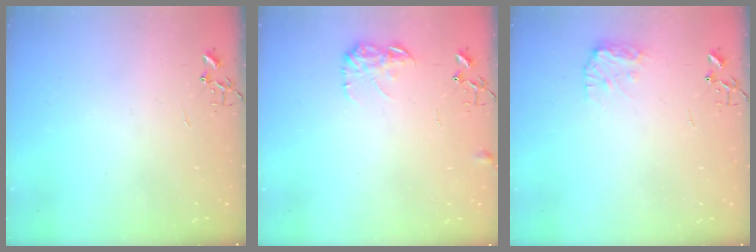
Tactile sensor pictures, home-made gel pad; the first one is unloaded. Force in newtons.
{"total": 8.4, "press": 8.4, "slide": 0.4}
{"total": 8.7, "press": 8.7, "slide": 0.5}